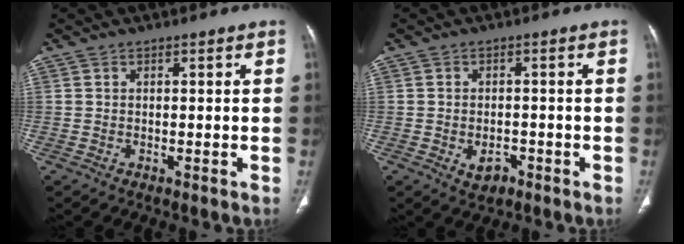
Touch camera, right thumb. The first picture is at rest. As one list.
[{"total": 3.4, "force": [-1.5, 2.3, 2.1], "torque": [-0.025, 0.007, -0.018]}]